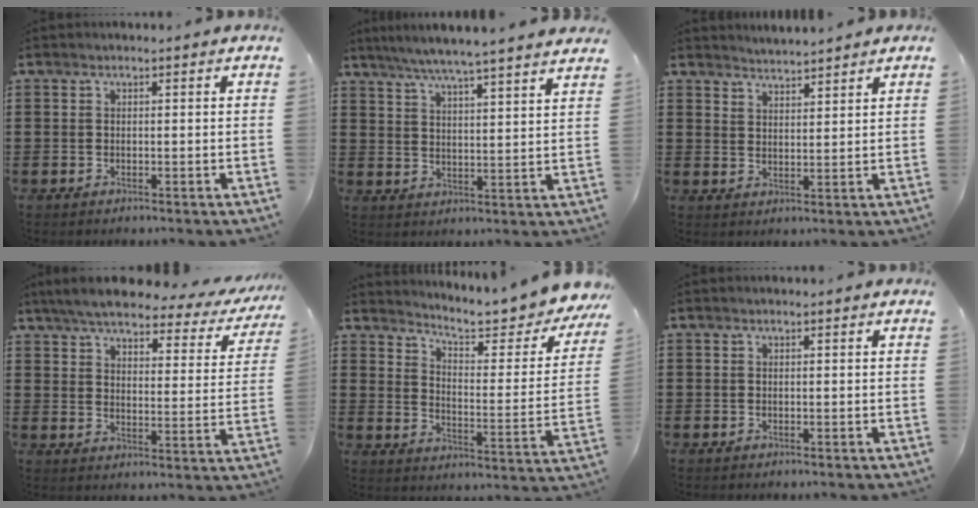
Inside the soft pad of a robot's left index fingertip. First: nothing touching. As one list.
[{"total": 5.5, "force": [5.0, -1.0, 2.1], "torque": [-0.059, -0.029, 0.086]}, {"total": 2.8, "force": [2.8, -0.1, -0.4], "torque": [-0.002, -0.011, 0.053]}, {"total": 6.1, "force": [5.5, 0.9, 2.6], "torque": [-0.077, -0.030, 0.093]}, {"total": 6.7, "force": [5.8, 0.6, 3.2], "torque": [-0.066, -0.051, 0.091]}, {"total": 0.0}]